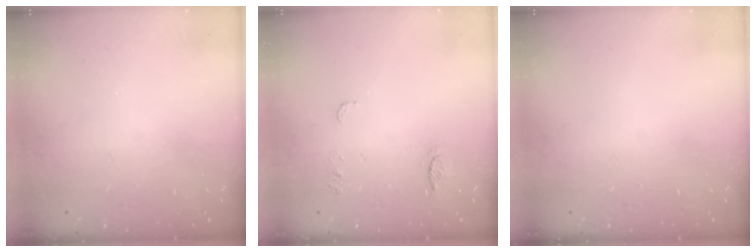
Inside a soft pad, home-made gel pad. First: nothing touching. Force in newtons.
{"total": 6.9, "press": 6.9, "slide": 0.5}
{"total": 0.0}